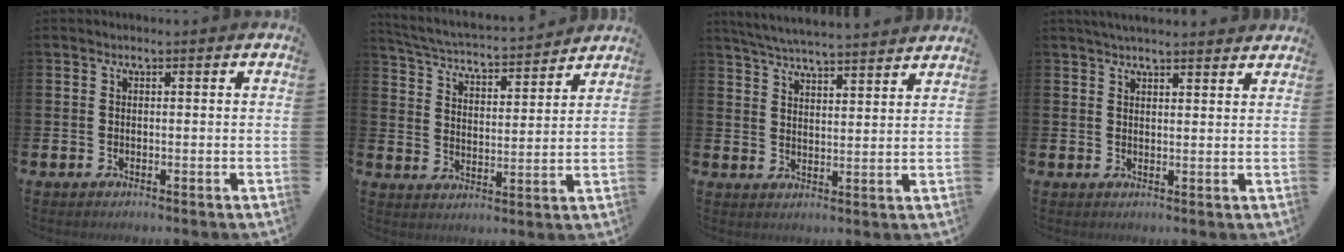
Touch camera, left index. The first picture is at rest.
{"total": 4.6, "force": [4.6, 0.4, 0.7], "torque": [-0.035, -0.044, 0.073]}
{"total": 5.4, "force": [5.3, -0.1, 0.8], "torque": [-0.039, -0.032, 0.096]}
{"total": 3.3, "force": [3.2, 0.2, 0.9], "torque": [-0.022, -0.009, 0.058]}